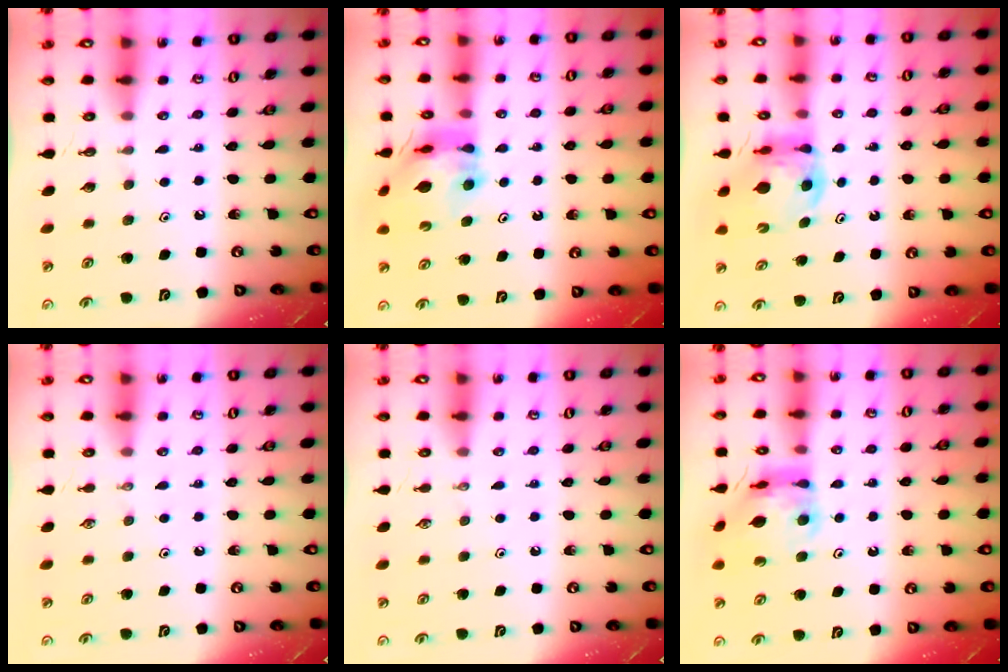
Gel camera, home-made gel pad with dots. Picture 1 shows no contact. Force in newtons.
{"total": 12.6, "press": 12.6, "slide": 1.5}
{"total": 6.2, "press": 6.2, "slide": 0.6}
{"total": 0.0}
{"total": 0.0}
{"total": 11.5, "press": 11.4, "slide": 1.2}